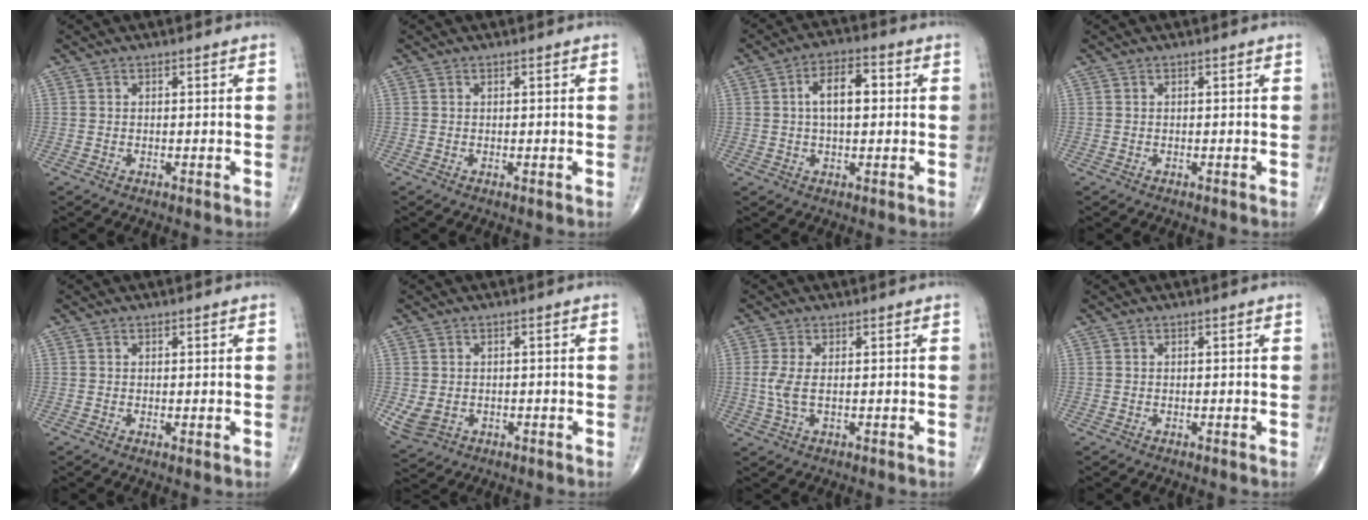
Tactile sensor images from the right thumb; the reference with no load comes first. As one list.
[{"total": 0.0}, {"total": 7.8, "force": [1.1, 4.0, 6.6], "torque": [-0.097, 0.016, 0.012]}, {"total": 0.0}, {"total": 0.6, "force": [0.1, 0.3, 0.6], "torque": [-0.012, -0.004, 0.002]}, {"total": 4.2, "force": [-0.7, 3.4, 2.3], "torque": [-0.050, -0.001, 0.002]}, {"total": 3.6, "force": [0.1, 1.4, 3.4], "torque": [-0.093, -0.003, 0.004]}, {"total": 0.0}]